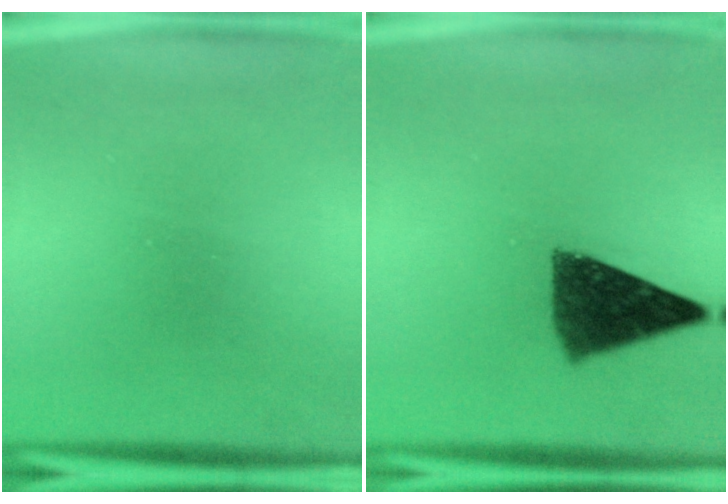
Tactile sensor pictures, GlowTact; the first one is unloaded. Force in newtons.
{"total": 9.7}